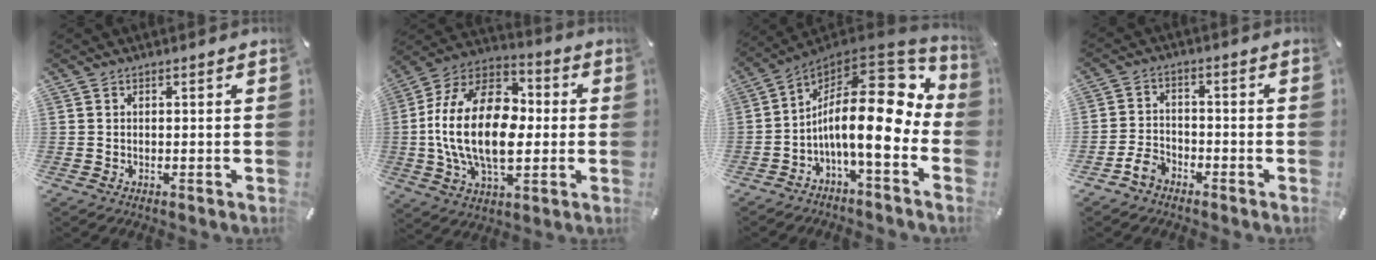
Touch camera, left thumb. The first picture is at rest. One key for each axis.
{"total": 24.0, "fx": -1.3, "fy": 15.1, "fz": 18.5, "tx": -0.380, "ty": 0.009, "tz": -0.024}
{"total": 20.1, "fx": 0.2, "fy": 8.0, "fz": 18.4, "tx": -0.316, "ty": -0.038, "tz": -0.002}
{"total": 5.2, "fx": -3.5, "fy": 3.4, "fz": 1.6, "tx": -0.029, "ty": 0.021, "tz": -0.067}